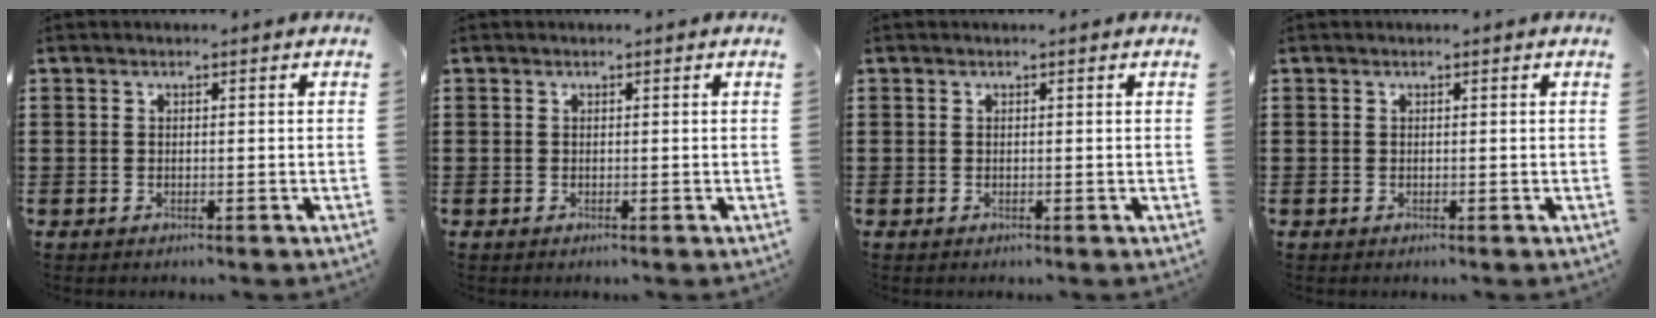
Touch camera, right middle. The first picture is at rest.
{"total": 0.0}
{"total": 0.0}
{"total": 0.0}